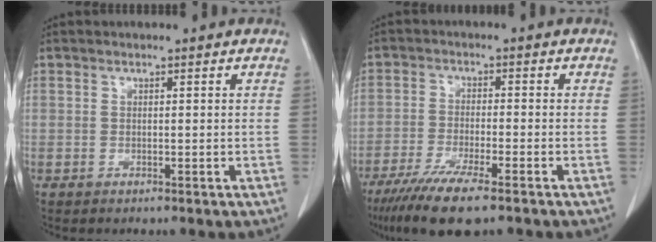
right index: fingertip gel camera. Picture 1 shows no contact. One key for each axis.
{"total": 9.2, "fx": -6.5, "fy": 0.8, "fz": 6.4, "tx": -0.112, "ty": -0.023, "tz": -0.108}